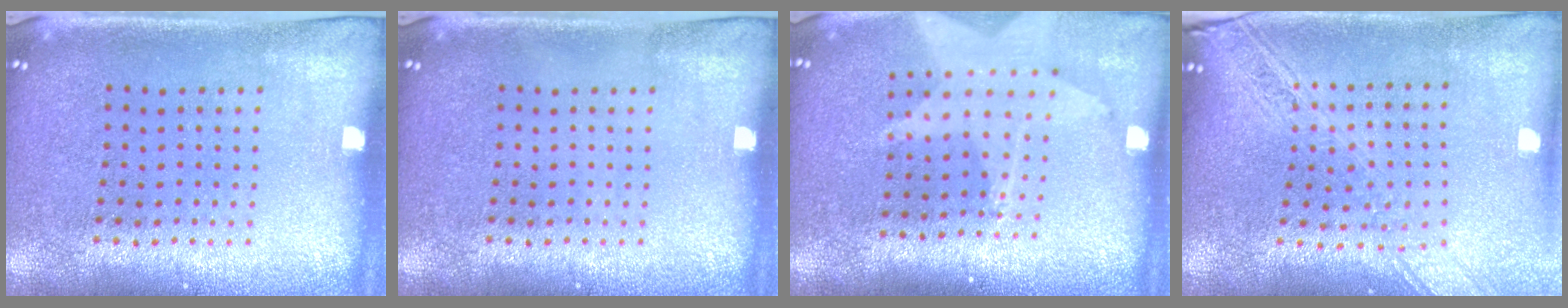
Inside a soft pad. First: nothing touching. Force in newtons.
{"total": 0.0}
{"total": 1.8, "press": 1.4, "slide": 1.0}
{"total": 2.3, "press": 1.9, "slide": 1.3}